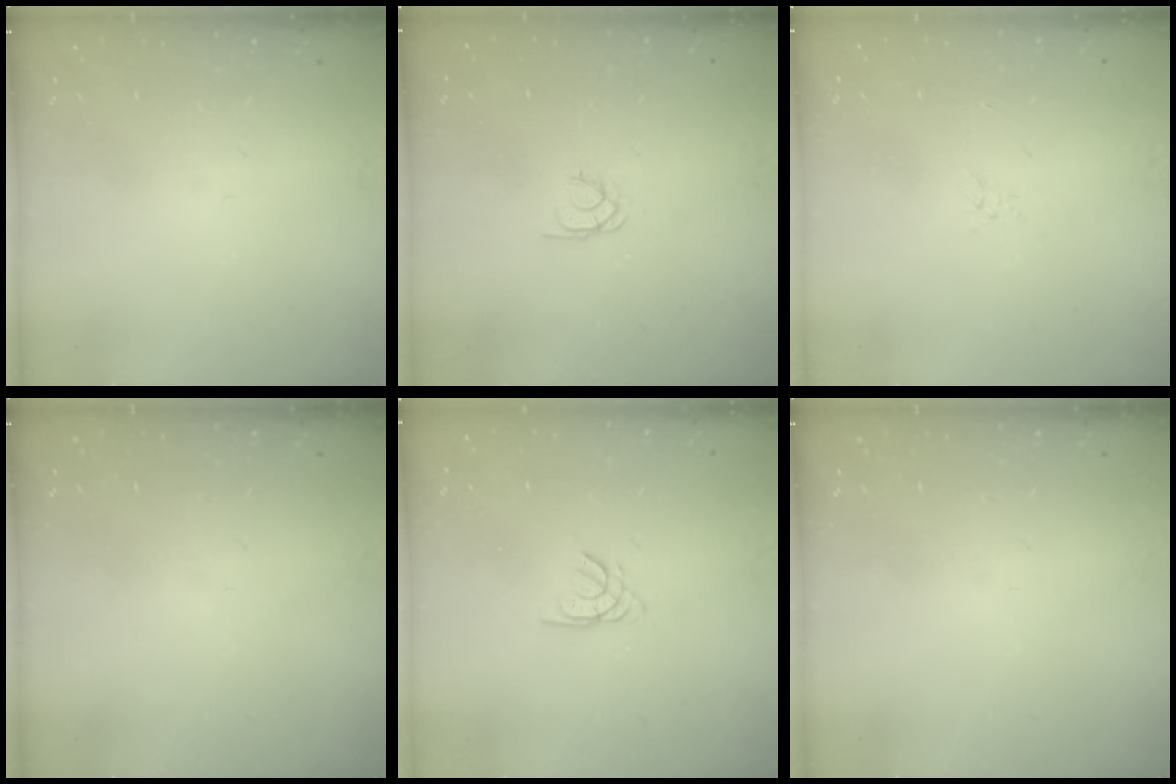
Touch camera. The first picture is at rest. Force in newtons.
{"total": 1.8, "press": 1.8, "slide": 0.3}
{"total": 0.5, "press": 0.5, "slide": 0.2}
{"total": 0.0}
{"total": 1.7, "press": 1.7, "slide": 0.4}
{"total": 0.0}